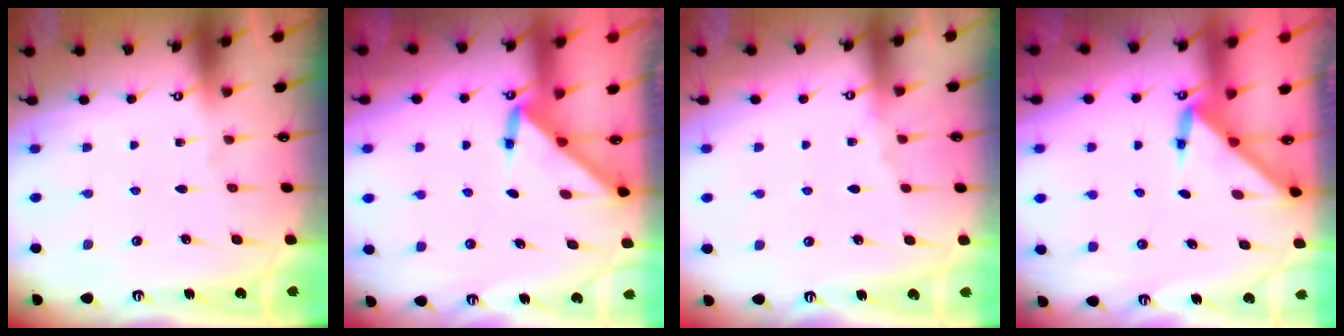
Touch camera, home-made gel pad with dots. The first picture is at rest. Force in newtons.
{"total": 3.3, "press": 3.3, "slide": 0.3}
{"total": 3.8, "press": 3.8, "slide": 0.7}
{"total": 2.9, "press": 2.9, "slide": 0.2}